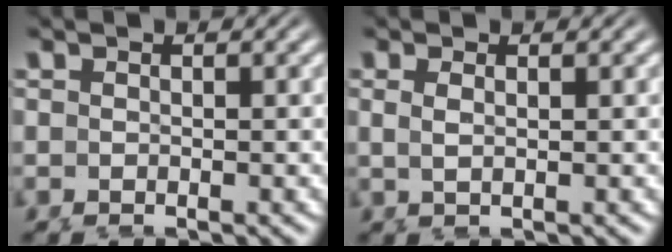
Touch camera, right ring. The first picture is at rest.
{"total": 1.2, "force": [0.6, -0.7, 0.7], "torque": [-0.017, -0.006, 0.017]}